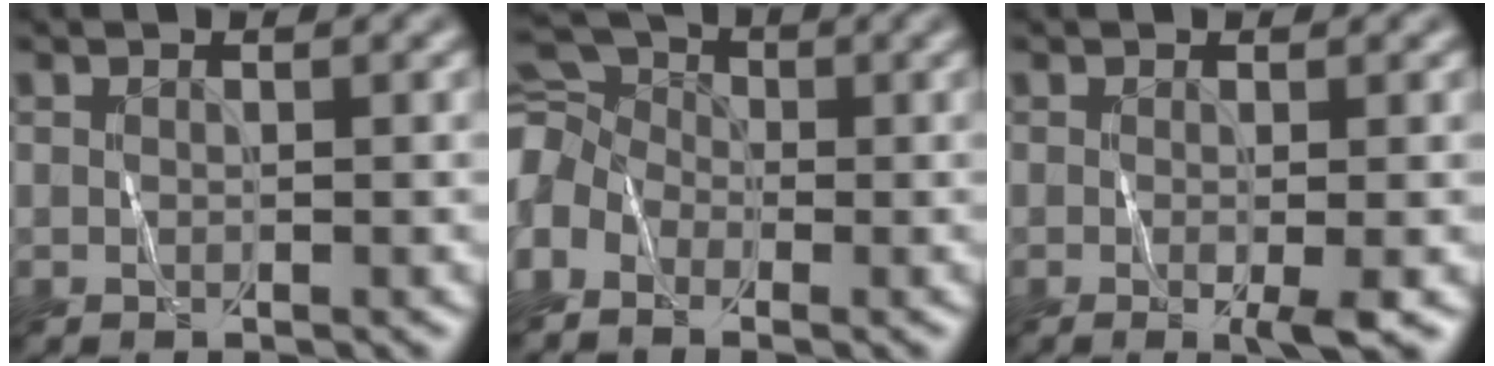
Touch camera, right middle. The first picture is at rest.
{"total": 7.2, "force": [-2.0, 5.0, 4.8], "torque": [-0.118, 0.016, -0.050]}
{"total": 2.2, "force": [-0.3, 0.2, 2.2], "torque": [-0.037, -0.009, -0.005]}